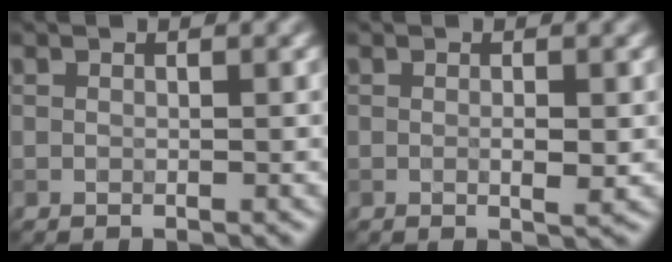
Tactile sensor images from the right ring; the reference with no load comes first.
{"total": 1.5, "force": [-0.1, 0.4, 1.5], "torque": [-0.023, -0.005, -0.002]}